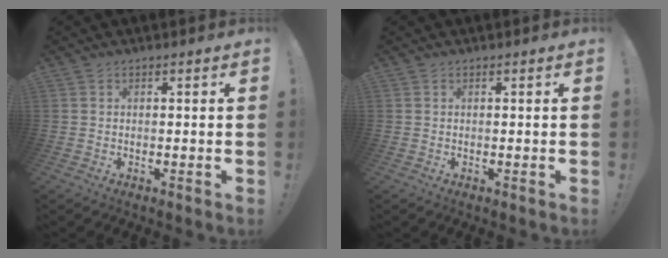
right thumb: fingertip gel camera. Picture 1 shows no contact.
{"total": 0.0}